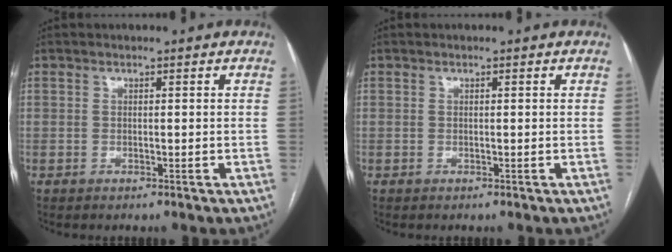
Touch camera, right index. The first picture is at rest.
{"total": 0.0}